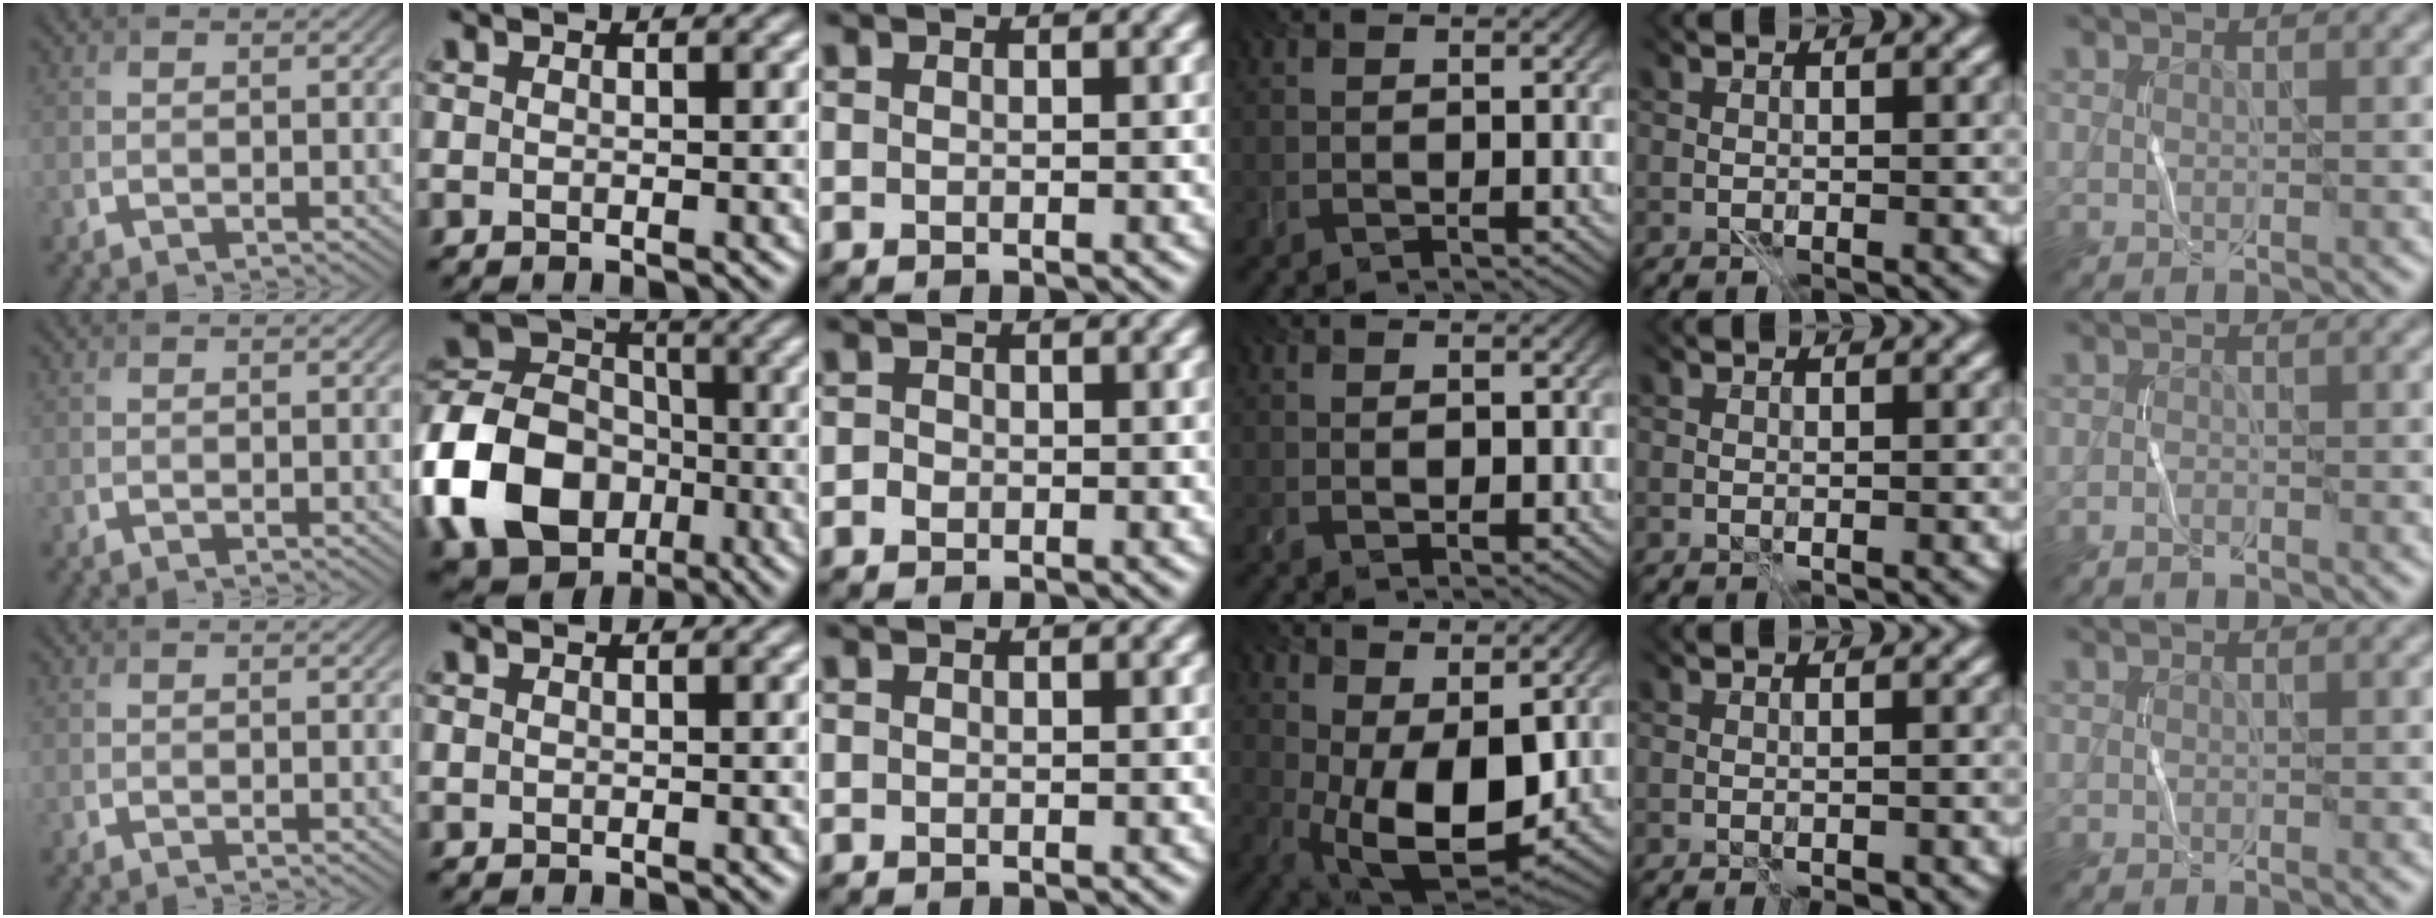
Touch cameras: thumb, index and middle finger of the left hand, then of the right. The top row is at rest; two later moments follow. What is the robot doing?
{"motion": "wrap", "object": "cellophane"}